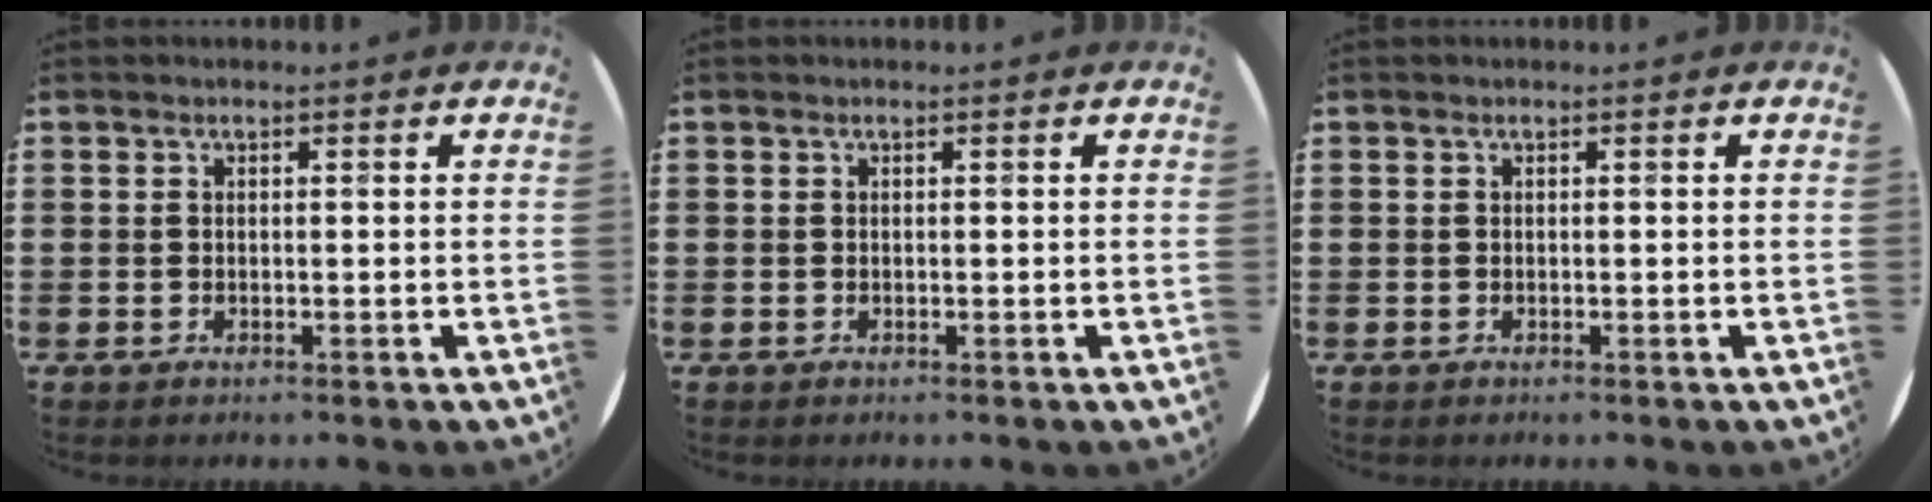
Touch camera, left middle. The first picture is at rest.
{"total": 0.0}
{"total": 0.0}